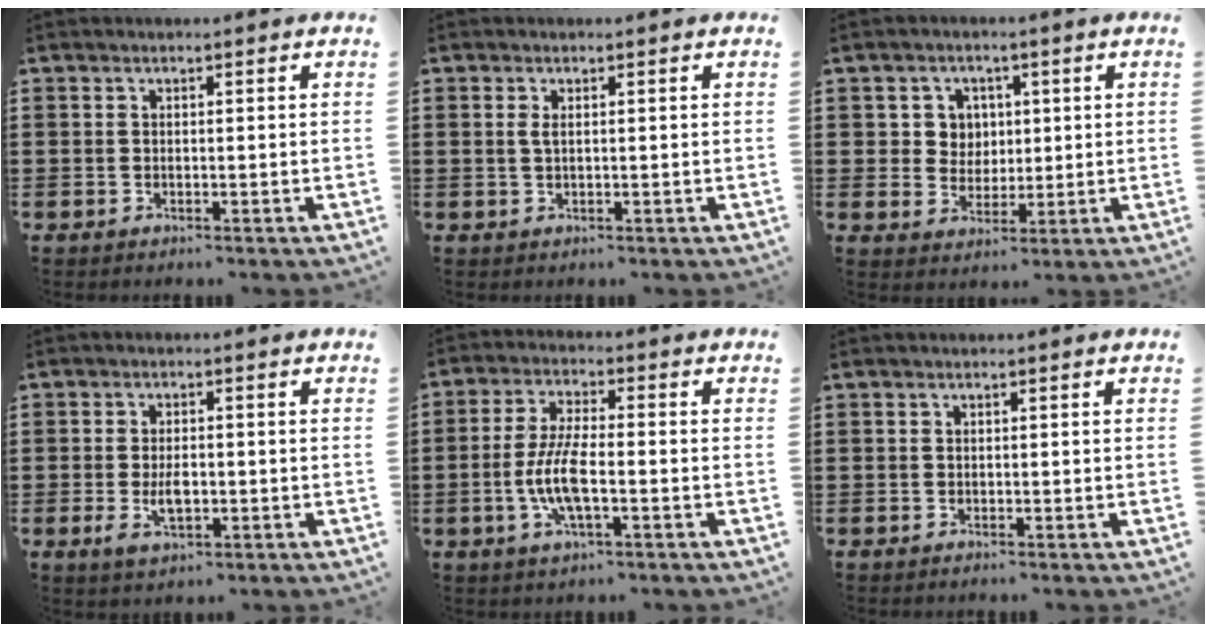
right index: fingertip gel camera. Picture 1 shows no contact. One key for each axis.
{"total": 1.4, "fx": 0.3, "fy": 0.3, "fz": 1.3, "tx": -0.027, "ty": 0.001, "tz": 0.005}
{"total": 4.7, "fx": 1.2, "fy": 4.4, "fz": 1.2, "tx": -0.046, "ty": 0.016, "tz": 0.020}
{"total": 4.2, "fx": -0.8, "fy": 2.0, "fz": 3.6, "tx": -0.063, "ty": -0.003, "tz": -0.016}
{"total": 7.3, "fx": -1.8, "fy": 2.2, "fz": 6.7, "tx": -0.149, "ty": -0.008, "tz": -0.039}
{"total": 0.0}